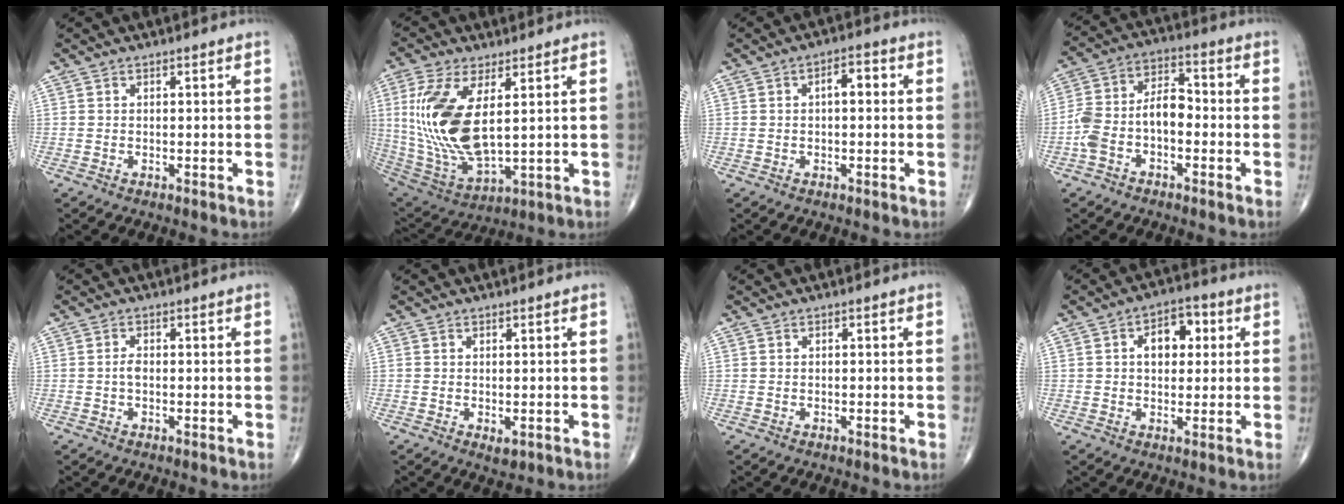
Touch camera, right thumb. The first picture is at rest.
{"total": 18.1, "force": [3.2, 8.1, 15.8], "torque": [-0.336, -0.025, 0.077]}
{"total": 3.4, "force": [0.4, 1.6, 3.0], "torque": [-0.037, 0.010, 0.000]}
{"total": 10.6, "force": [-2.7, 6.0, 8.2], "torque": [-0.156, 0.049, -0.058]}
{"total": 1.4, "force": [-0.3, 0.7, 1.1], "torque": [-0.020, 0.002, -0.006]}
{"total": 1.6, "force": [-0.4, 1.0, 1.2], "torque": [-0.016, -0.003, -0.002]}
{"total": 0.0}
{"total": 7.8, "force": [1.6, 5.1, 5.7], "torque": [-0.057, 0.013, 0.018]}